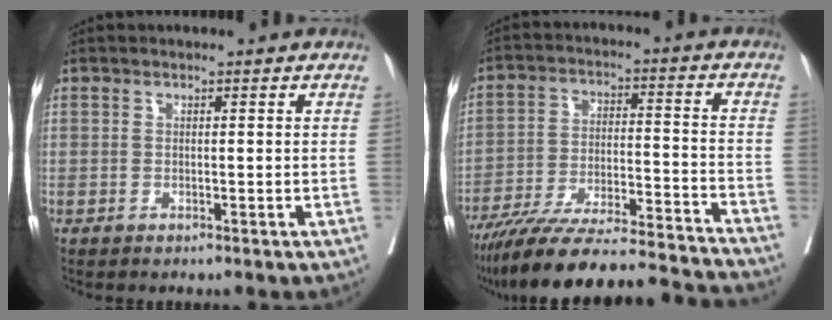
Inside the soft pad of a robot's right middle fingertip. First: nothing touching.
{"total": 24.0, "force": [-22.0, 1.1, 9.4], "torque": [-0.132, -0.022, -0.331]}